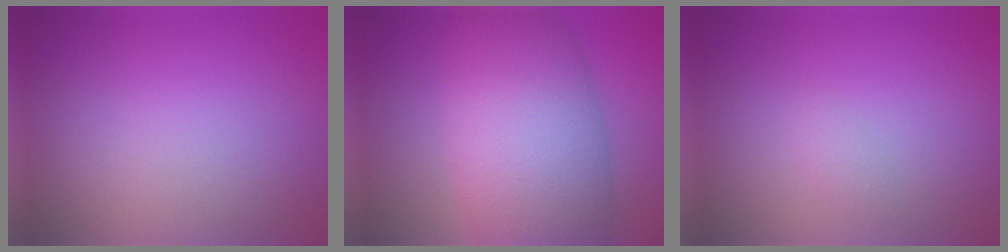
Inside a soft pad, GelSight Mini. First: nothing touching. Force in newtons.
{"total": 10.7, "press": 10.7, "slide": 0.3}
{"total": 0.7, "press": 0.7, "slide": 0.0}